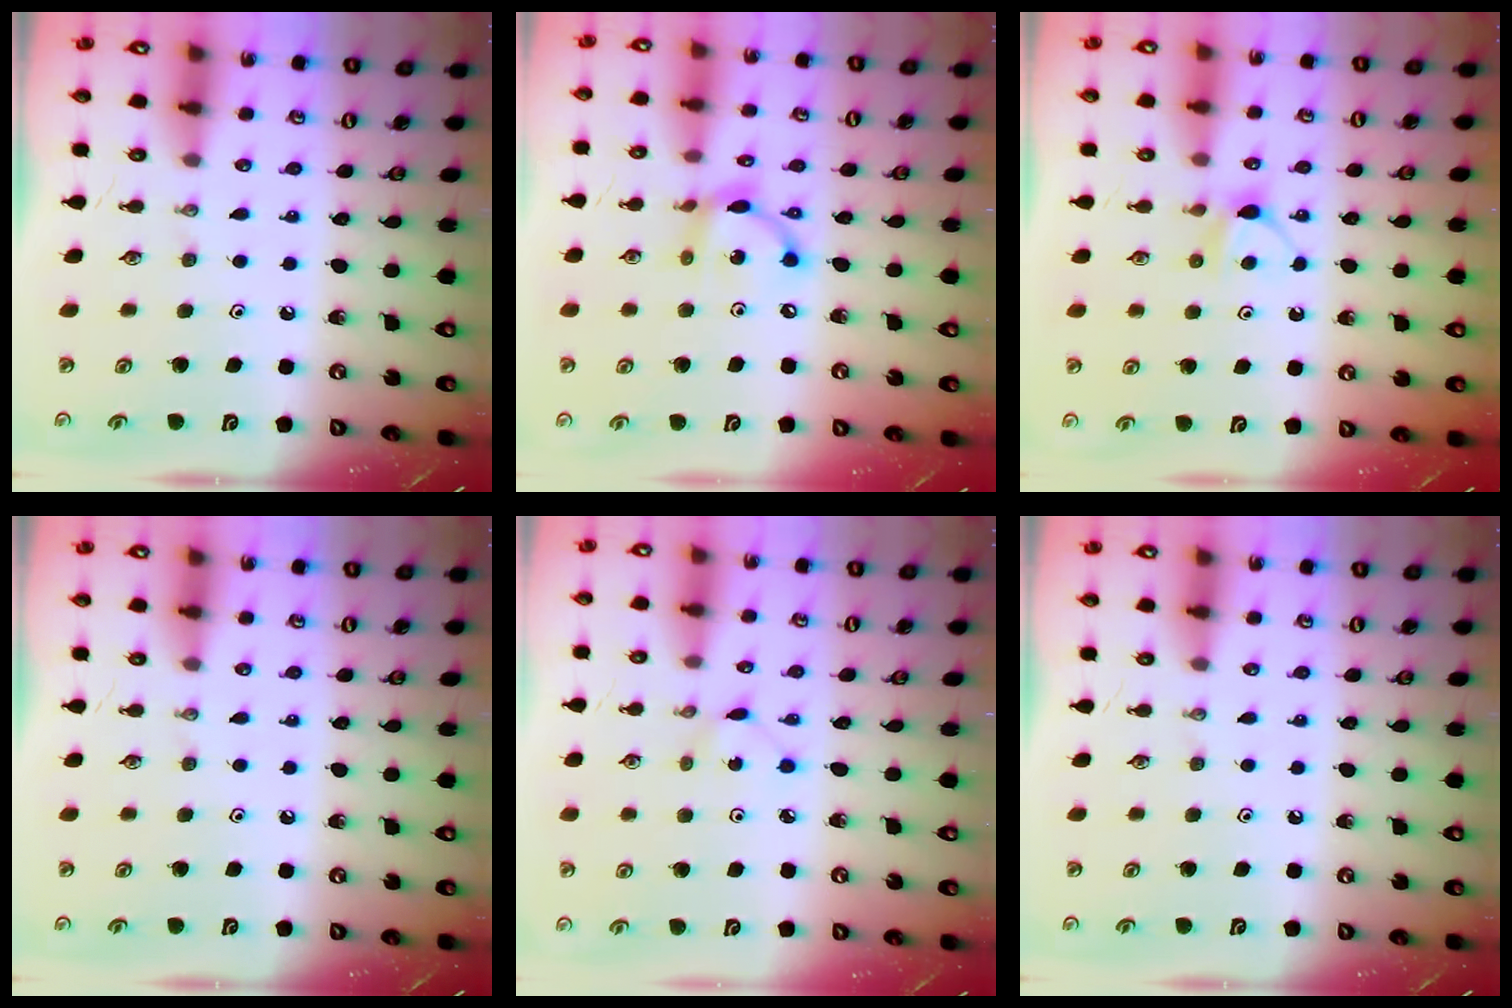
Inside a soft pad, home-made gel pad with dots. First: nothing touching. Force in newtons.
{"total": 10.8, "press": 10.8, "slide": 0.8}
{"total": 4.1, "press": 4.1, "slide": 0.5}
{"total": 0.0}
{"total": 1.3, "press": 1.3, "slide": 0.1}
{"total": 0.0}